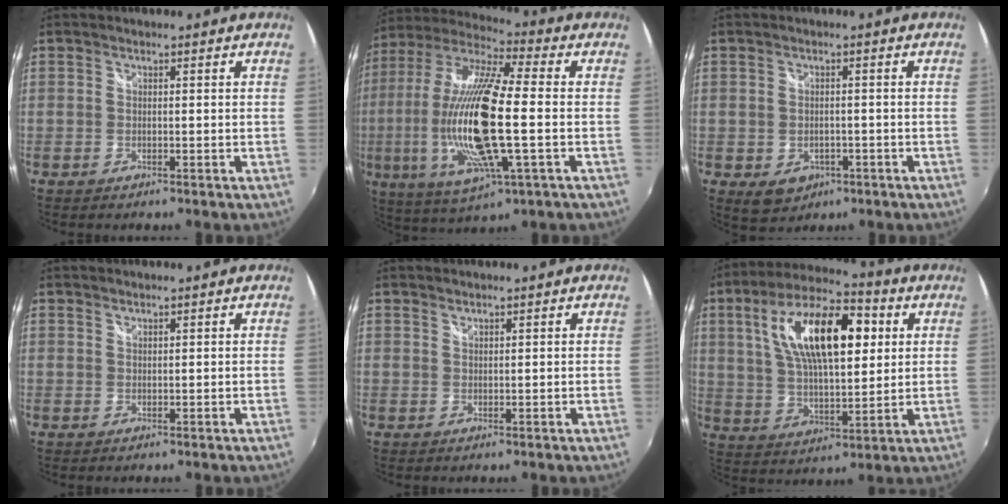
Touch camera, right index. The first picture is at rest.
{"total": 23.7, "force": [-2.9, 5.3, 22.9], "torque": [-0.435, -0.027, -0.059]}
{"total": 5.8, "force": [-2.2, 4.5, 2.9], "torque": [-0.063, -0.011, -0.021]}
{"total": 0.5, "force": [0.5, 0.0, 0.0], "torque": [0.002, 0.001, 0.010]}
{"total": 0.7, "force": [0.7, 0.1, 0.0], "torque": [0.001, 0.001, 0.014]}
{"total": 19.1, "force": [5.7, 7.9, 16.4], "torque": [-0.292, 0.028, 0.100]}